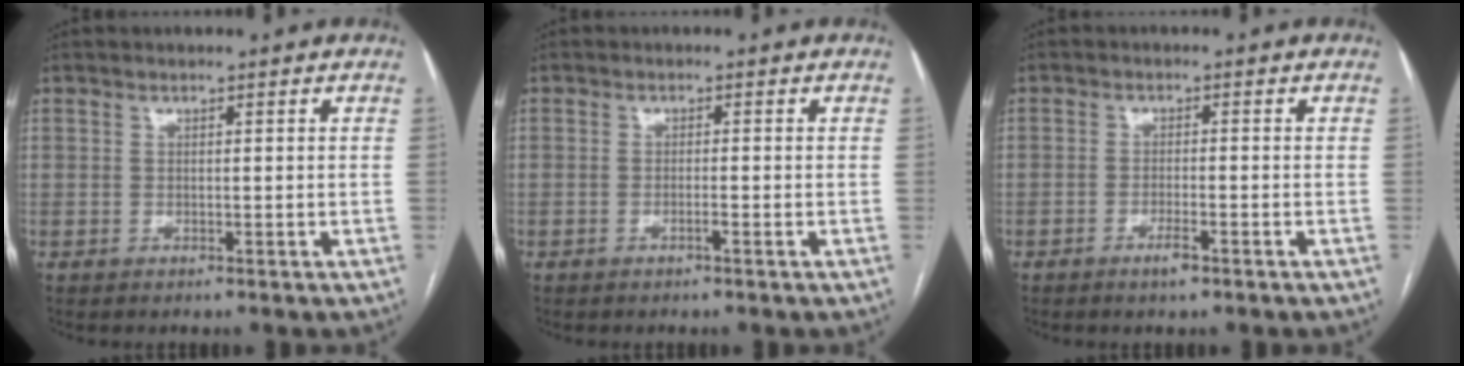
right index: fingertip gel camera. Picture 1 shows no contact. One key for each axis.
{"total": 1.0, "fx": -0.5, "fy": -0.1, "fz": 0.8, "tx": -0.020, "ty": 0.002, "tz": -0.007}
{"total": 2.5, "fx": -1.6, "fy": 0.3, "fz": 1.9, "tx": -0.034, "ty": -0.001, "tz": -0.028}